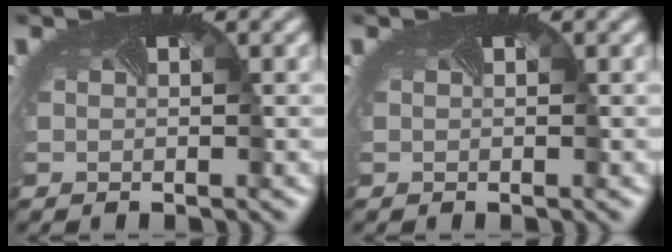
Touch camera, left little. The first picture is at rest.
{"total": 0.0}